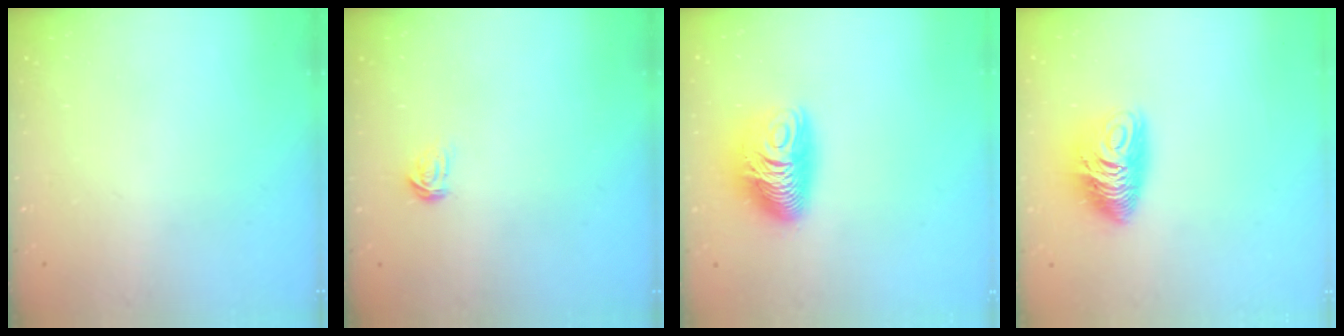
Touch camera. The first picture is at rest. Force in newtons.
{"total": 1.8, "press": 1.7, "slide": 0.2}
{"total": 12.1, "press": 12.1, "slide": 1.0}
{"total": 10.0, "press": 10.0, "slide": 0.6}